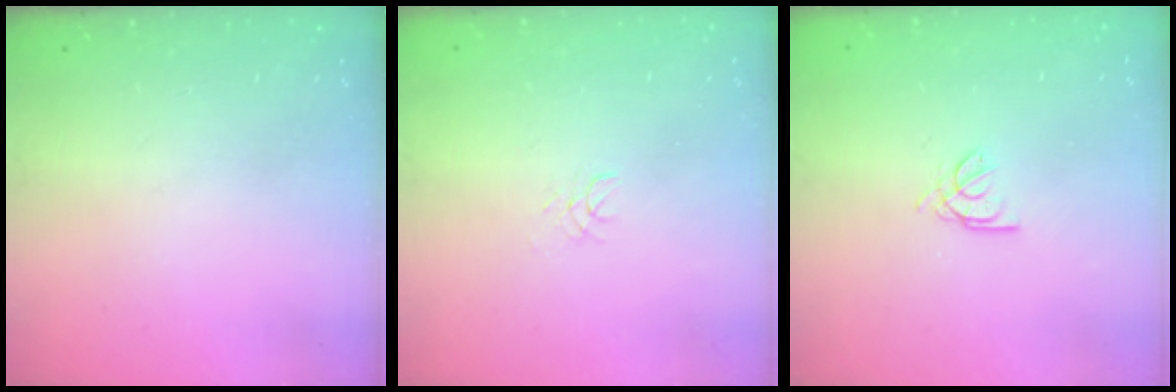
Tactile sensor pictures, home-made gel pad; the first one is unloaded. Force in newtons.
{"total": 1.7, "press": 1.7, "slide": 0.2}
{"total": 2.2, "press": 2.1, "slide": 0.6}